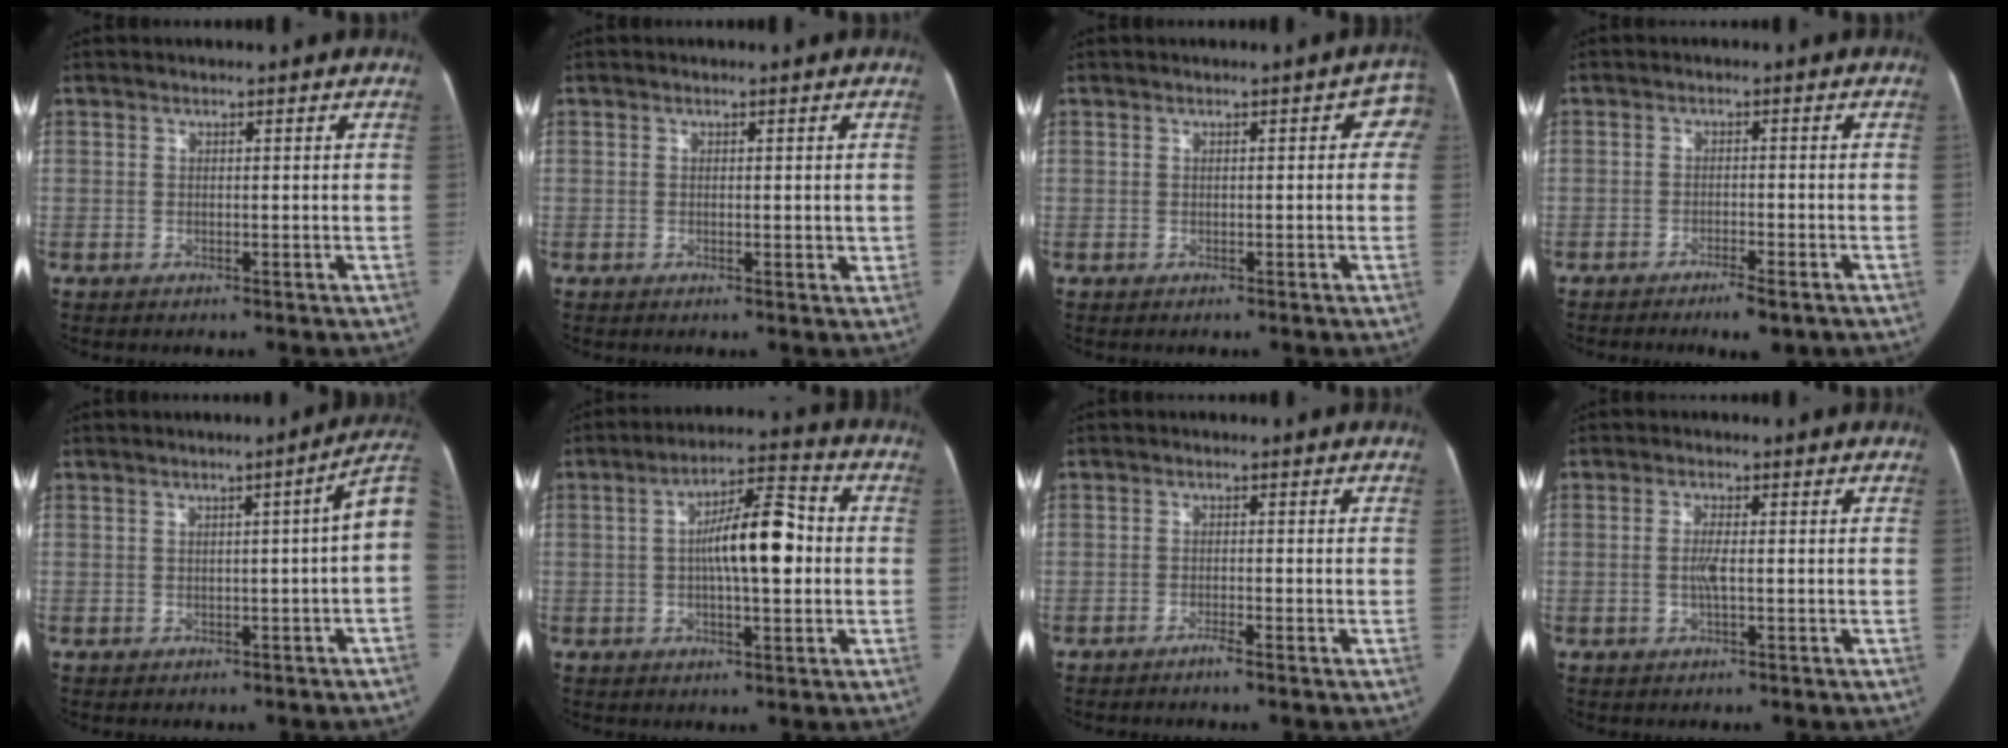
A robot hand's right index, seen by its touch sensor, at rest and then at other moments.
{"total": 1.8, "force": [0.1, 0.7, 1.6], "torque": [-0.022, -0.004, 0.001]}
{"total": 3.0, "force": [0.8, 1.5, 2.4], "torque": [-0.008, 0.014, 0.001]}
{"total": 4.2, "force": [-3.0, 0.6, 2.9], "torque": [-0.042, -0.006, -0.042]}
{"total": 5.7, "force": [0.0, -0.2, 5.7], "torque": [-0.056, 0.014, -0.007]}
{"total": 10.5, "force": [0.1, 2.7, 10.2], "torque": [-0.171, 0.029, -0.001]}
{"total": 1.6, "force": [-1.3, -0.2, 0.8], "torque": [-0.018, -0.001, -0.024]}
{"total": 2.4, "force": [-0.3, 0.2, 2.4], "torque": [-0.052, -0.002, -0.008]}